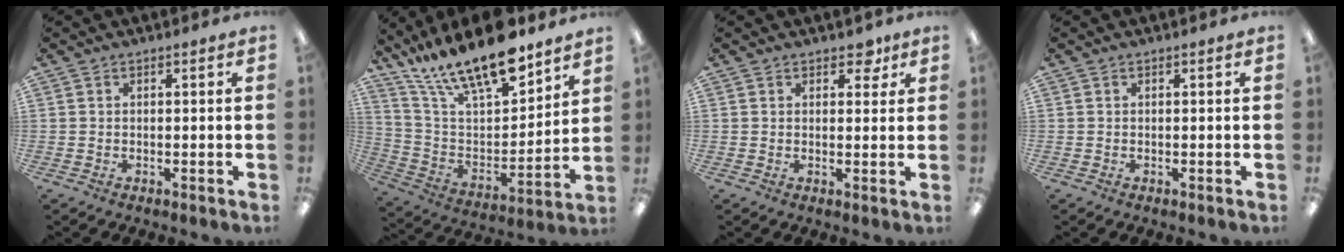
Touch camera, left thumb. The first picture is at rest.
{"total": 20.5, "force": [16.5, 5.8, 10.6], "torque": [-0.198, -0.113, 0.288]}
{"total": 3.8, "force": [2.5, 2.3, 1.7], "torque": [-0.007, -0.008, 0.039]}
{"total": 0.0}